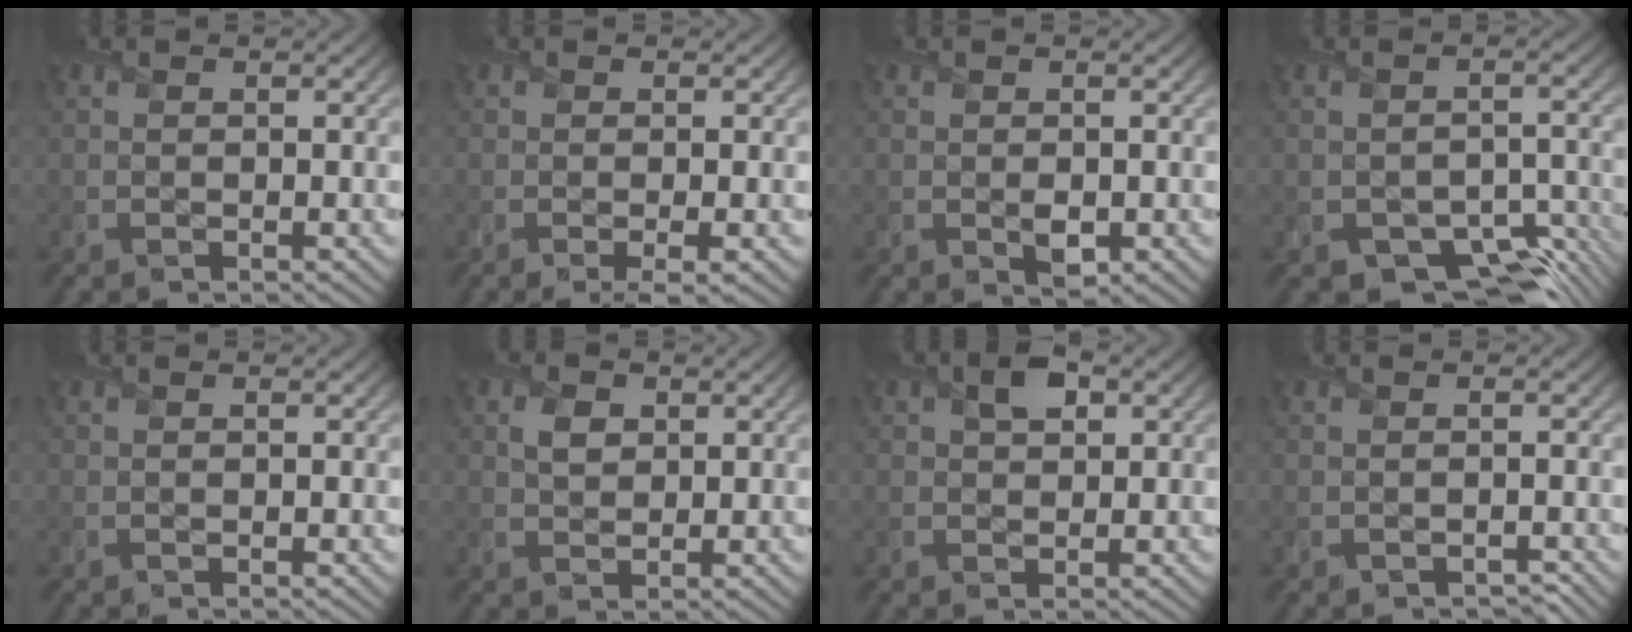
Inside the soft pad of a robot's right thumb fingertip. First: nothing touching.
{"total": 1.5, "force": [-0.4, 0.3, 1.4], "torque": [-0.029, -0.007, -0.013]}
{"total": 1.7, "force": [-0.2, 1.2, 1.1], "torque": [-0.021, -0.009, -0.001]}
{"total": 7.1, "force": [-4.3, 4.1, 3.9], "torque": [-0.051, -0.017, -0.066]}
{"total": 0.0}
{"total": 2.6, "force": [0.9, 2.0, 1.4], "torque": [-0.033, -0.002, 0.013]}
{"total": 3.3, "force": [1.4, 2.1, 2.2], "torque": [-0.040, 0.007, 0.020]}
{"total": 1.3, "force": [-1.0, 0.7, 0.4], "torque": [-0.007, -0.008, -0.018]}